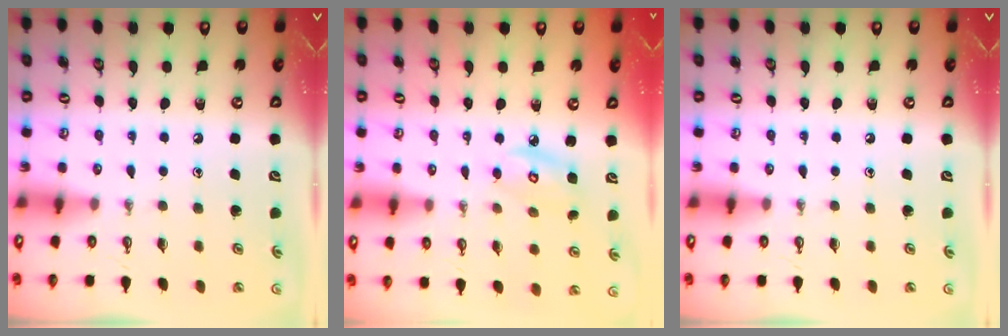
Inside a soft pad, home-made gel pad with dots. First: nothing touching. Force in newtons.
{"total": 5.5, "press": 5.5, "slide": 0.2}
{"total": 0.0}